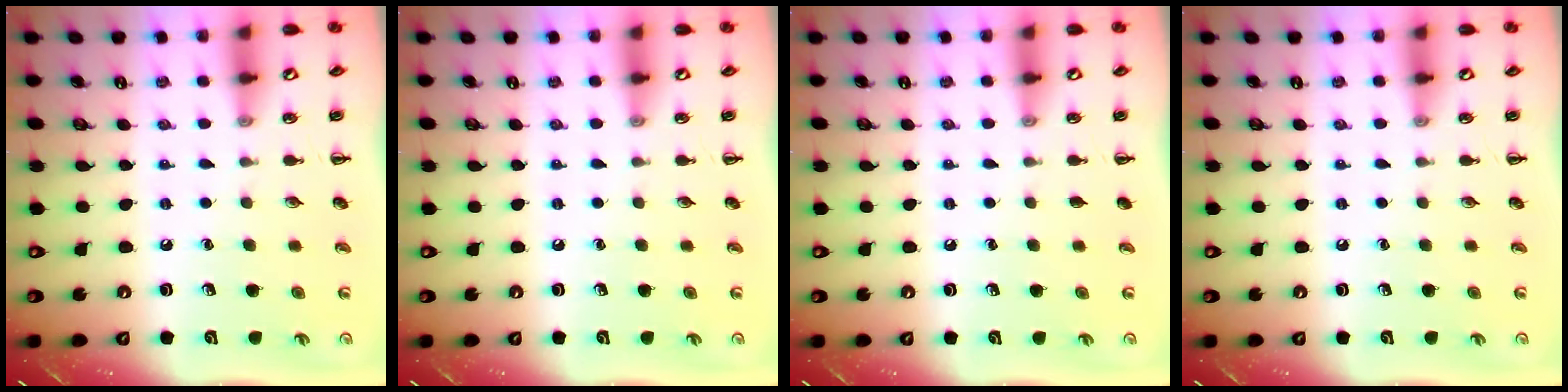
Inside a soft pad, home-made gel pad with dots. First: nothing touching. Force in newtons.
{"total": 0.0}
{"total": 0.0}
{"total": 0.0}